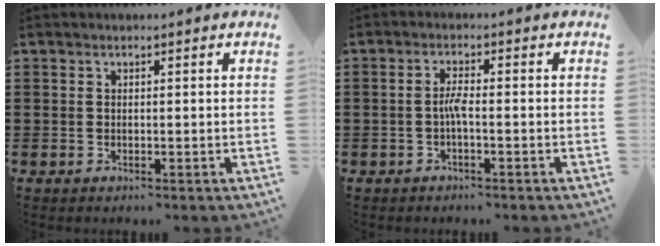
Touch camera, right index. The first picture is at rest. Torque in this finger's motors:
{"motor_torque": [0.63, -0.36, 0.16, 0.07]}